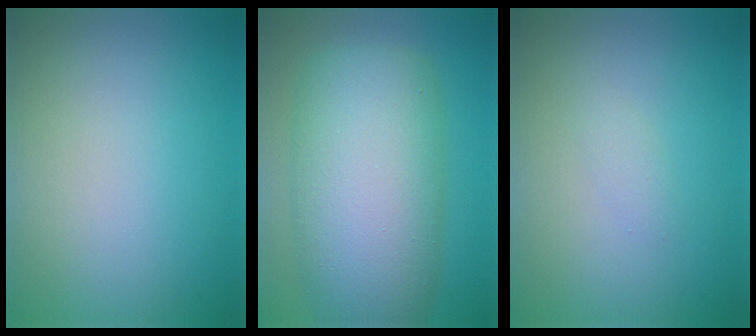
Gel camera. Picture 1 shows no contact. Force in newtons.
{"total": 11.4, "press": 11.3, "slide": 0.2}
{"total": 0.8, "press": 0.8, "slide": 0.1}